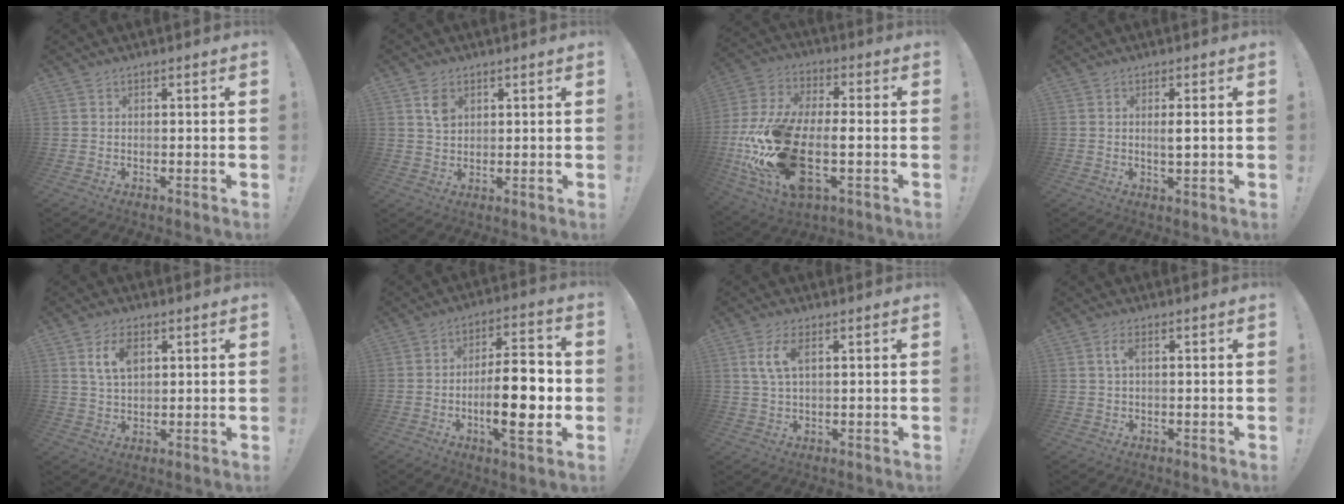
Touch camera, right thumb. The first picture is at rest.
{"total": 4.3, "force": [1.9, 2.9, 2.7], "torque": [-0.031, -0.007, 0.031]}
{"total": 24.2, "force": [-4.8, 12.9, 19.9], "torque": [-0.409, 0.017, -0.072]}
{"total": 2.5, "force": [0.5, 0.3, 2.4], "torque": [-0.030, -0.009, 0.005]}
{"total": 7.0, "force": [2.8, 4.0, 5.1], "torque": [-0.085, -0.003, 0.050]}
{"total": 17.3, "force": [-3.2, 5.8, 16.0], "torque": [-0.252, 0.005, -0.056]}
{"total": 6.0, "force": [2.2, 2.3, 5.1], "torque": [-0.102, 0.001, 0.036]}
{"total": 2.6, "force": [0.6, 0.8, 2.4], "torque": [-0.045, 0.003, 0.009]}